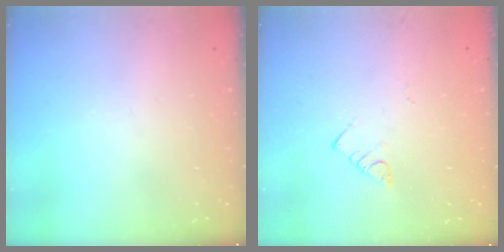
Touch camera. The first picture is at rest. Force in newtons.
{"total": 2.7, "press": 2.7, "slide": 0.4}